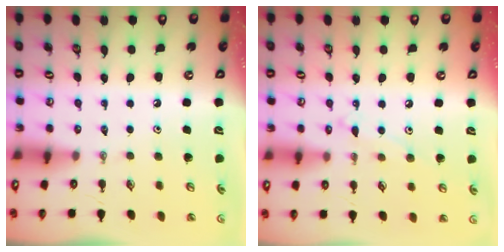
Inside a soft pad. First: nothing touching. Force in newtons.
{"total": 6.9, "press": 6.9, "slide": 0.6}